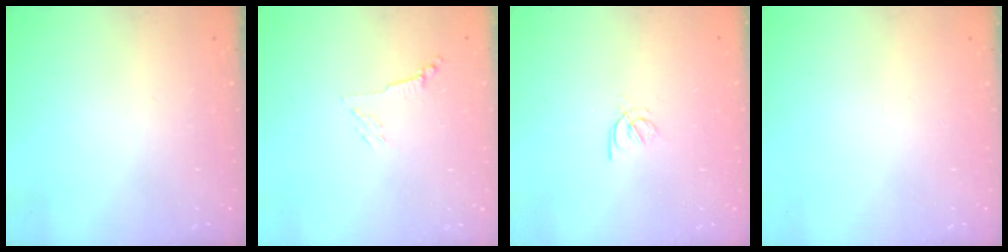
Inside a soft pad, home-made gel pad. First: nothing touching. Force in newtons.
{"total": 2.8, "press": 2.7, "slide": 0.6}
{"total": 1.7, "press": 1.6, "slide": 0.5}
{"total": 0.0}